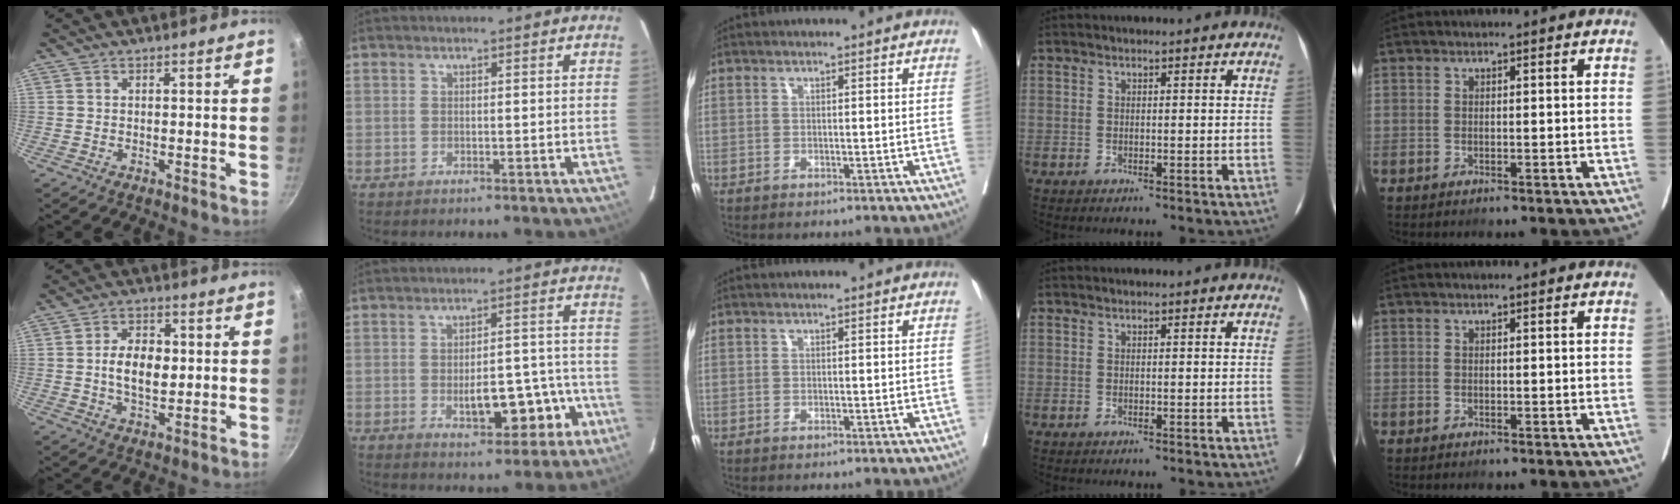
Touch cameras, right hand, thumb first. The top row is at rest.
{"thumb": {"total": 8.5, "force": [0.3, 5.2, 6.7], "torque": [-0.099, 0.004, 0.004]}, "index": {"total": 9.2, "force": [-3.7, 4.3, 7.3], "torque": [-0.090, 0.030, -0.037]}}